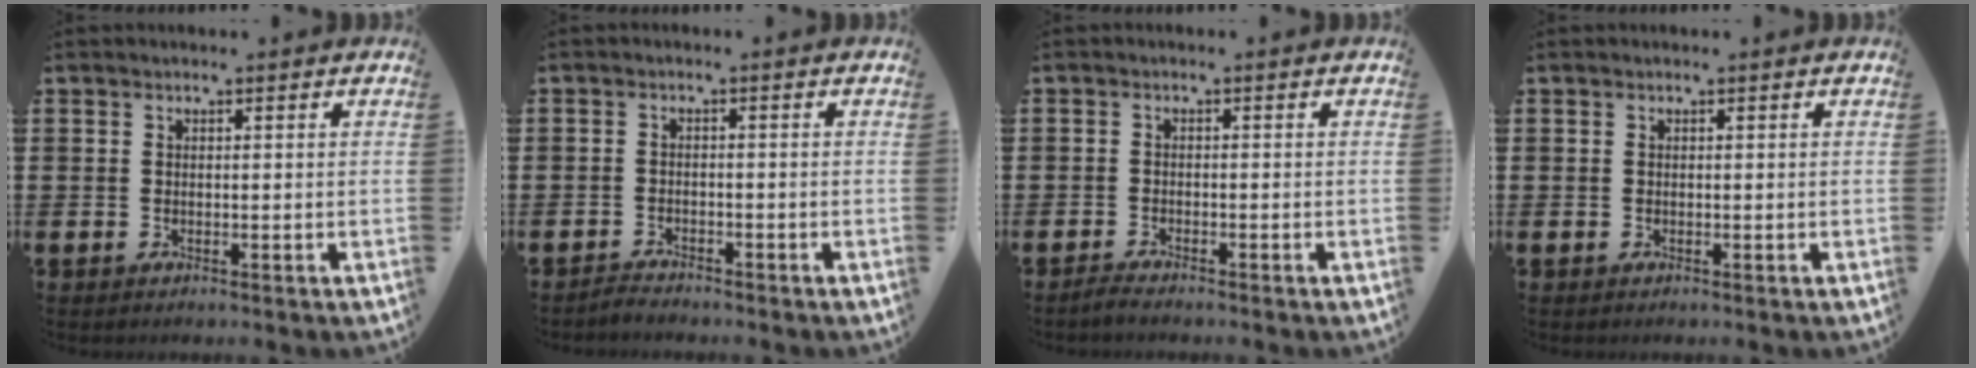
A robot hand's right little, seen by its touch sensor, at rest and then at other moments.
{"total": 1.4, "force": [-1.4, 0.0, -0.1], "torque": [-0.003, 0.003, -0.029]}
{"total": 1.1, "force": [-1.0, 0.0, 0.5], "torque": [-0.011, -0.001, -0.019]}
{"total": 0.0}